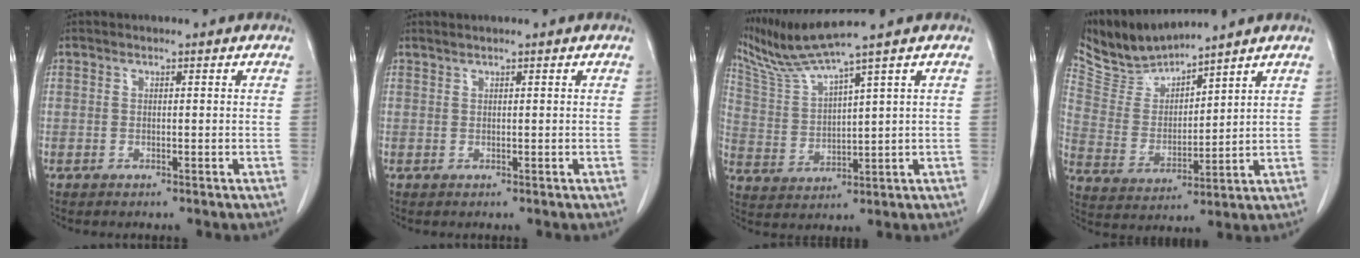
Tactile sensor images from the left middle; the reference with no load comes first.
{"total": 0.7, "force": [0.6, -0.2, 0.2], "torque": [-0.009, 0.003, 0.017]}
{"total": 7.5, "force": [6.6, -2.2, 2.9], "torque": [-0.073, -0.007, 0.141]}
{"total": 8.3, "force": [8.3, 0.1, 1.1], "torque": [-0.044, 0.000, 0.183]}